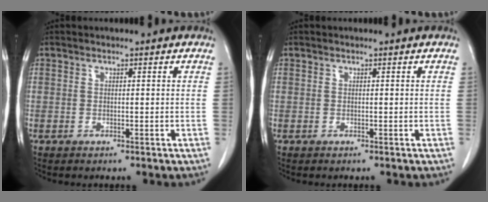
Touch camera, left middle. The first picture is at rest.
{"total": 0.0}